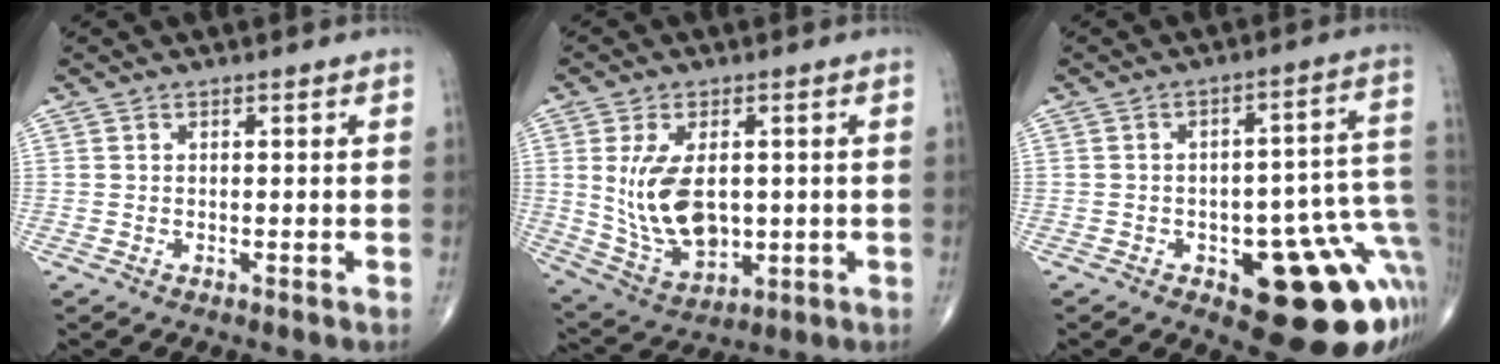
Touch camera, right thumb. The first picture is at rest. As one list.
[{"total": 13.1, "force": [1.0, 7.7, 10.5], "torque": [-0.181, -0.013, 0.038]}, {"total": 20.1, "force": [-6.2, 7.9, 17.4], "torque": [-0.149, 0.042, -0.059]}]